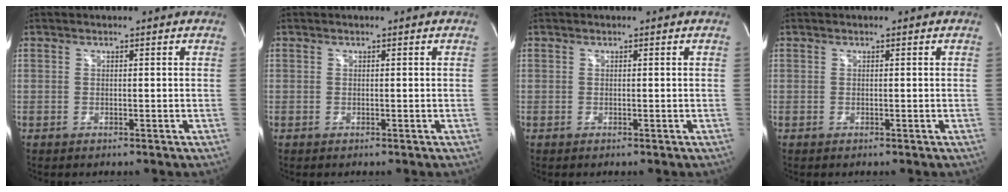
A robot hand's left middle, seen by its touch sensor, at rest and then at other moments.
{"total": 0.0}
{"total": 0.0}
{"total": 0.0}